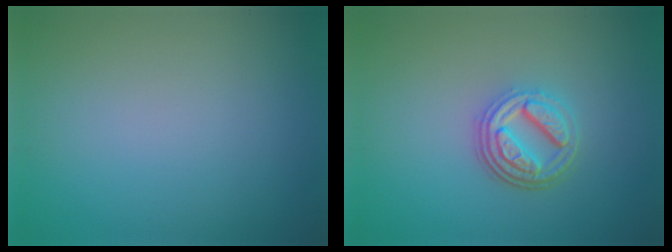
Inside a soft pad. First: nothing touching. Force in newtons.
{"total": 4.2, "press": 3.3, "slide": 2.6}